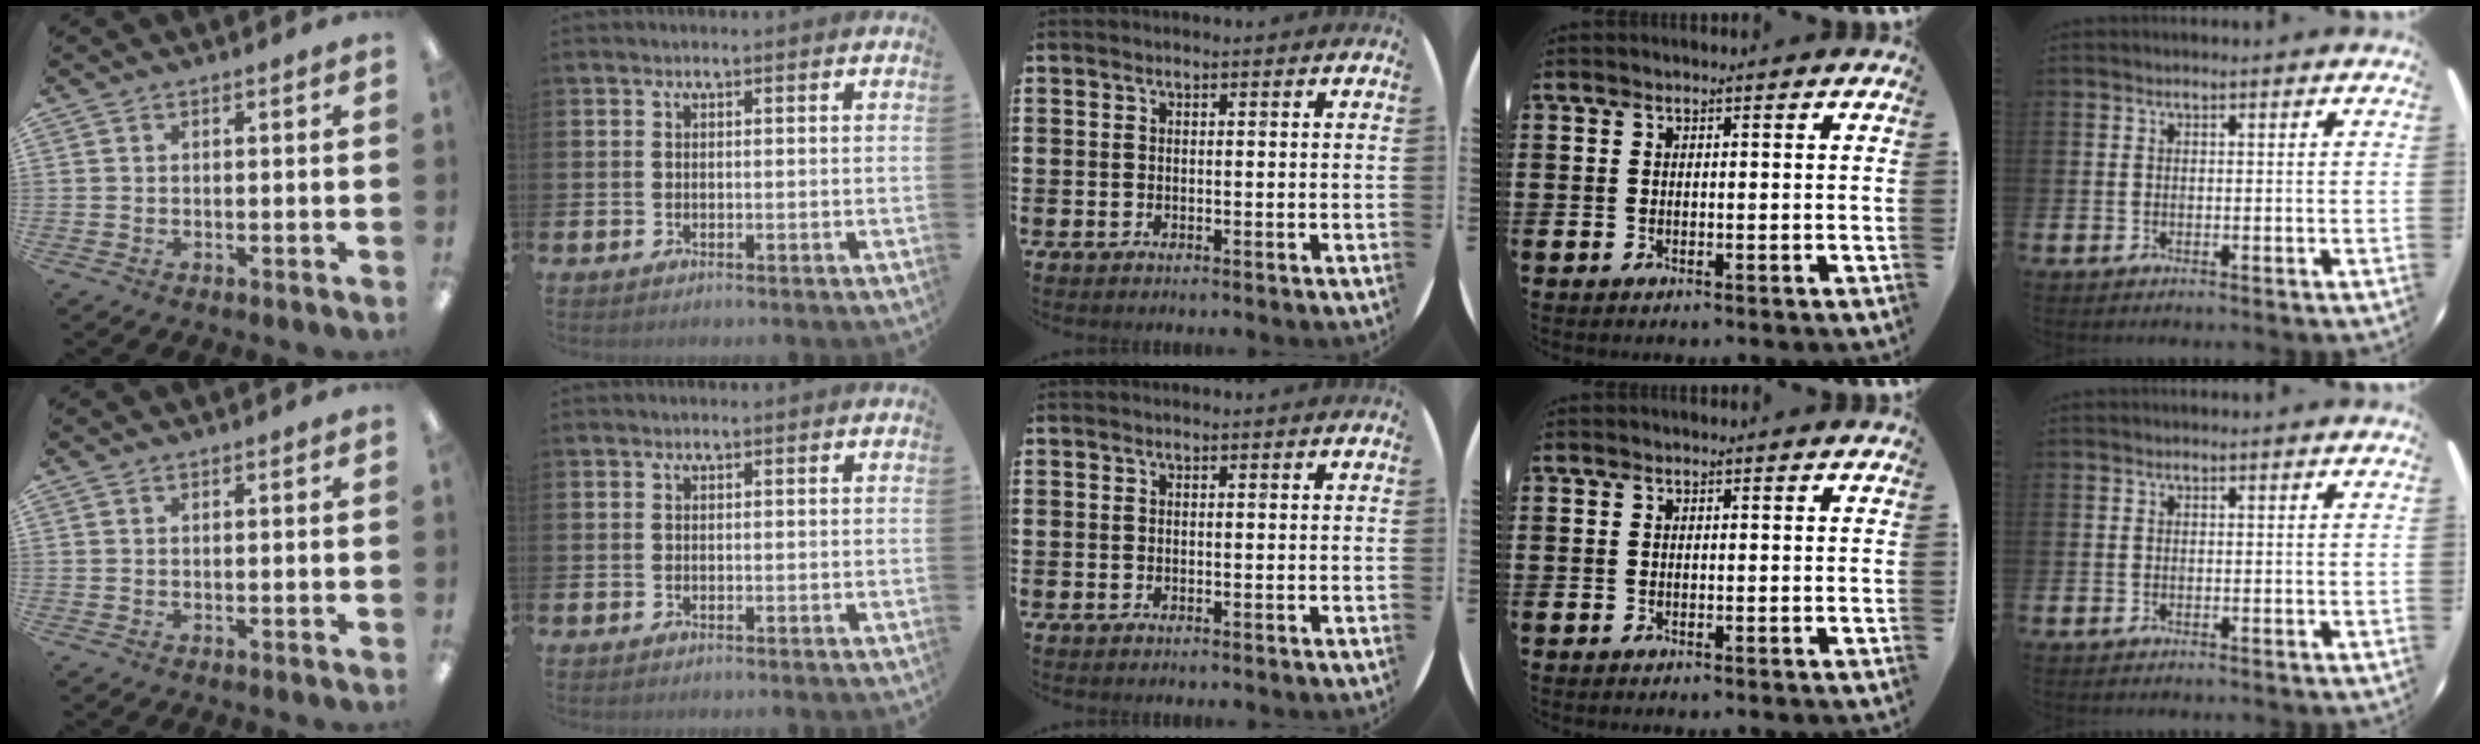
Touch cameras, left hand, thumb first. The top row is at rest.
{}